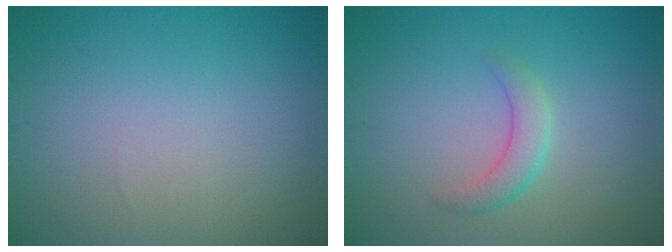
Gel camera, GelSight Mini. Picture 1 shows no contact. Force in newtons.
{"total": 2.3, "press": 2.3, "slide": 0.0}